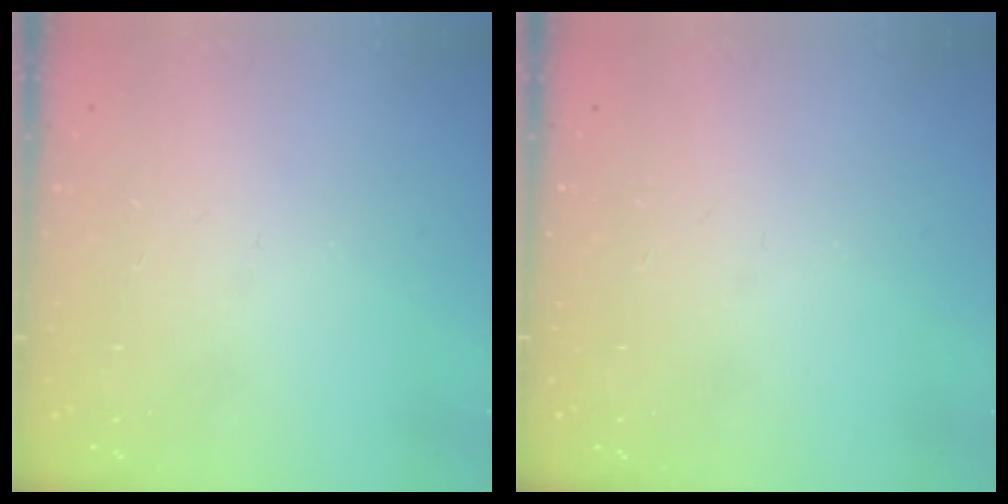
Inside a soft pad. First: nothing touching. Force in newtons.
{"total": 0.0}